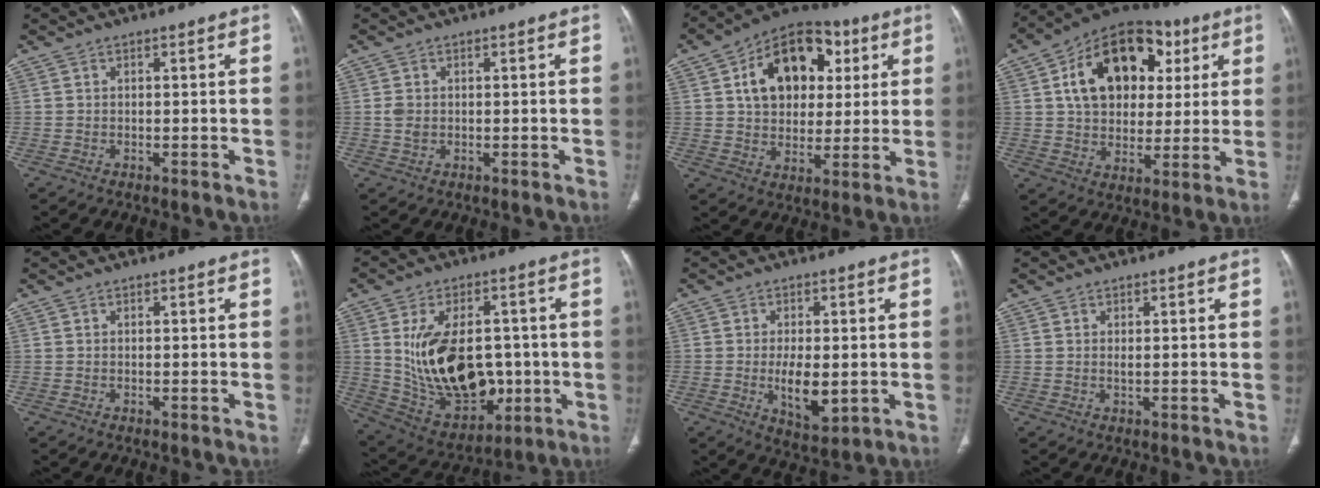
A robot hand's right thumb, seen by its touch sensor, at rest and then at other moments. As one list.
[{"total": 1.9, "force": [0.0, 1.5, 1.2], "torque": [-0.029, 0.000, 0.003]}, {"total": 18.4, "force": [5.5, 13.0, 11.7], "torque": [-0.142, 0.006, 0.087]}, {"total": 21.4, "force": [6.7, 14.9, 13.8], "torque": [-0.181, 0.012, 0.102]}, {"total": 0.0}, {"total": 20.8, "force": [-0.4, 13.2, 16.1], "torque": [-0.248, 0.002, 0.029]}, {"total": 7.8, "force": [-1.0, 3.8, 6.8], "torque": [-0.104, -0.015, -0.007]}, {"total": 0.6, "force": [0.2, 0.2, 0.5], "torque": [-0.016, -0.003, 0.004]}]